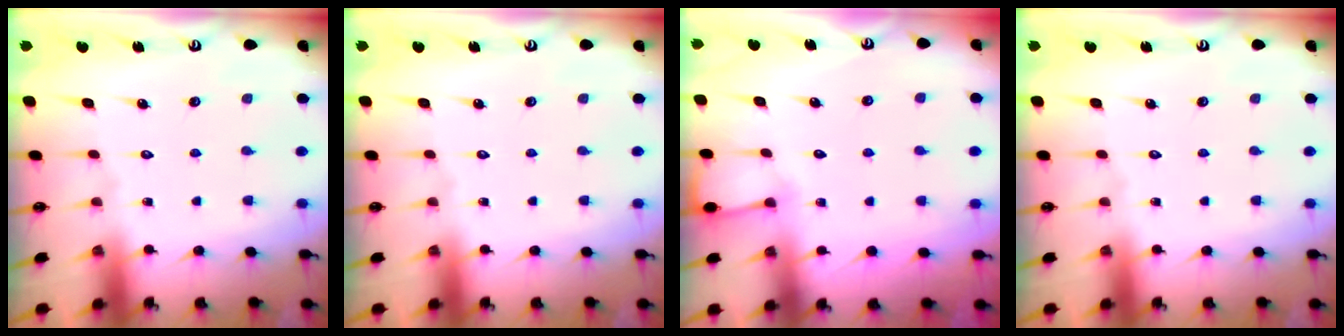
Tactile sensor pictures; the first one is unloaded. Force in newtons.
{"total": 0.0}
{"total": 3.8, "press": 3.8, "slide": 0.5}
{"total": 0.0}